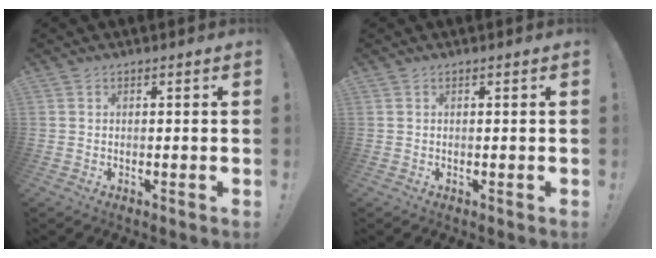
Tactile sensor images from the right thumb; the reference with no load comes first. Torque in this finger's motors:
{"motor_torque": [0.00, 0.00, 0.06, -0.06, 0.00]}